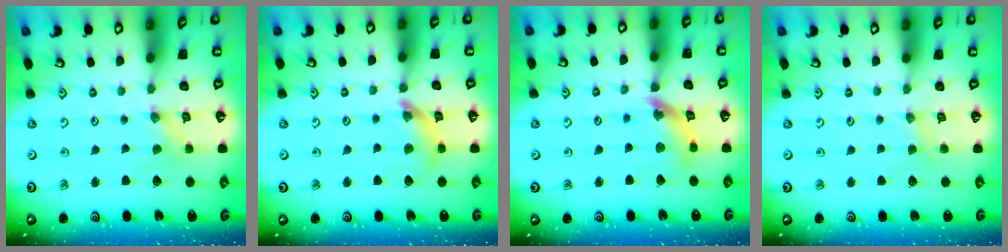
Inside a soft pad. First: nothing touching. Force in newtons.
{"total": 8.4, "press": 8.4, "slide": 0.8}
{"total": 11.0, "press": 11.0, "slide": 1.2}
{"total": 1.7, "press": 1.7, "slide": 0.2}